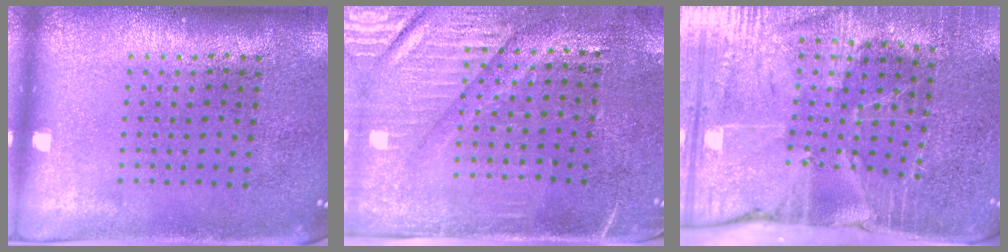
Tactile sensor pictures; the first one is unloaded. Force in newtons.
{"total": 3.5, "press": 3.2, "slide": 1.4}
{"total": 3.8, "press": 3.6, "slide": 1.2}